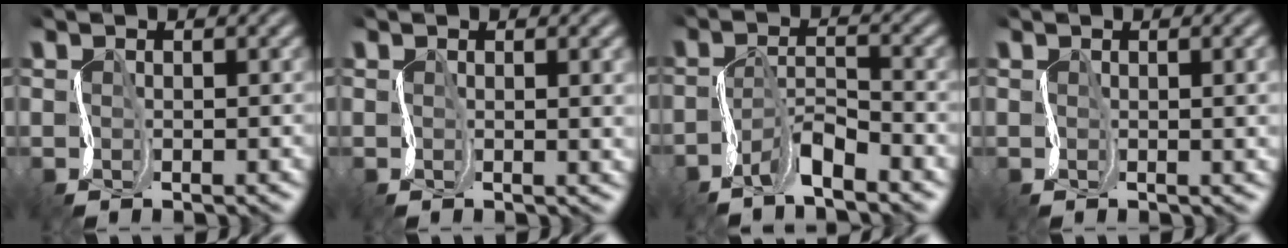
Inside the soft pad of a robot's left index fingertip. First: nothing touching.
{"total": 3.5, "force": [0.3, 1.4, 3.2], "torque": [-0.029, -0.001, 0.007]}
{"total": 3.9, "force": [-3.0, 0.9, 2.2], "torque": [-0.042, 0.003, -0.060]}
{"total": 4.2, "force": [0.2, 1.8, 3.8], "torque": [-0.030, 0.002, 0.006]}